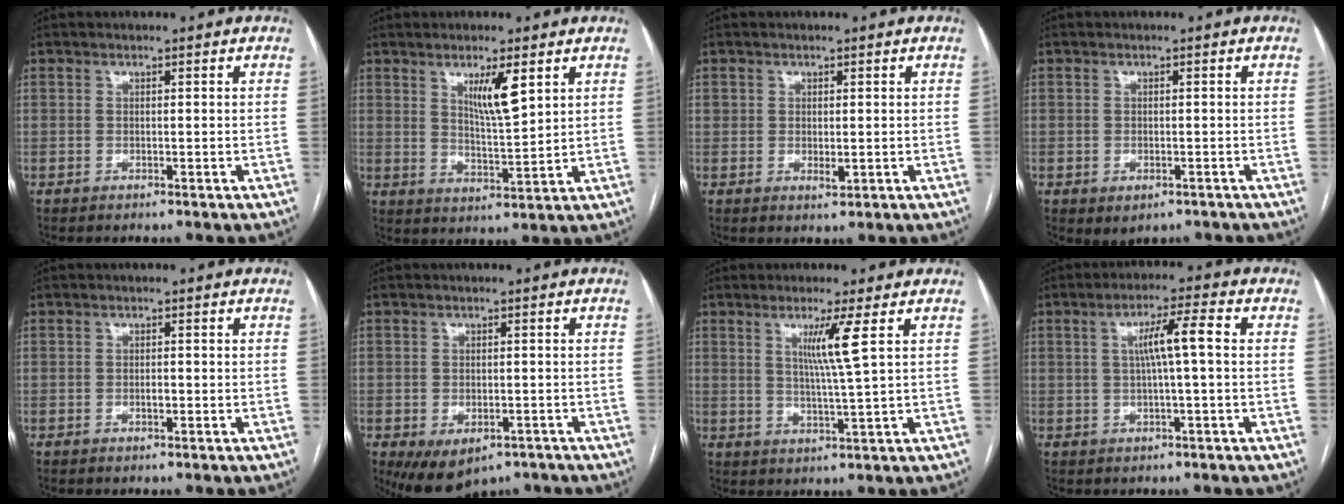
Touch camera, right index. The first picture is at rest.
{"total": 6.5, "force": [3.2, 0.9, 5.7], "torque": [-0.101, -0.011, 0.059]}
{"total": 2.1, "force": [-0.1, 1.3, 1.6], "torque": [-0.026, -0.002, 0.003]}
{"total": 2.8, "force": [-1.5, 1.8, 1.6], "torque": [-0.020, -0.002, -0.007]}
{"total": 1.1, "force": [-0.3, 0.5, 0.9], "torque": [-0.016, 0.001, -0.004]}
{"total": 7.9, "force": [-4.8, 4.6, 4.2], "torque": [-0.060, -0.001, -0.061]}
{"total": 5.6, "force": [2.0, -1.5, 5.0], "torque": [-0.093, -0.013, 0.040]}
{"total": 6.1, "force": [0.8, 0.0, 6.1], "torque": [-0.105, 0.013, 0.013]}